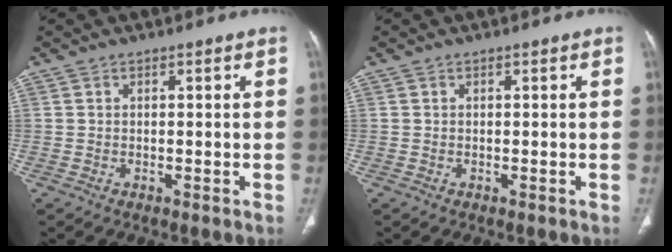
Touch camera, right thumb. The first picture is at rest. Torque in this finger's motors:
{"motor_torque": [0.10, 0.10, 0.00, -0.01, 0.00]}